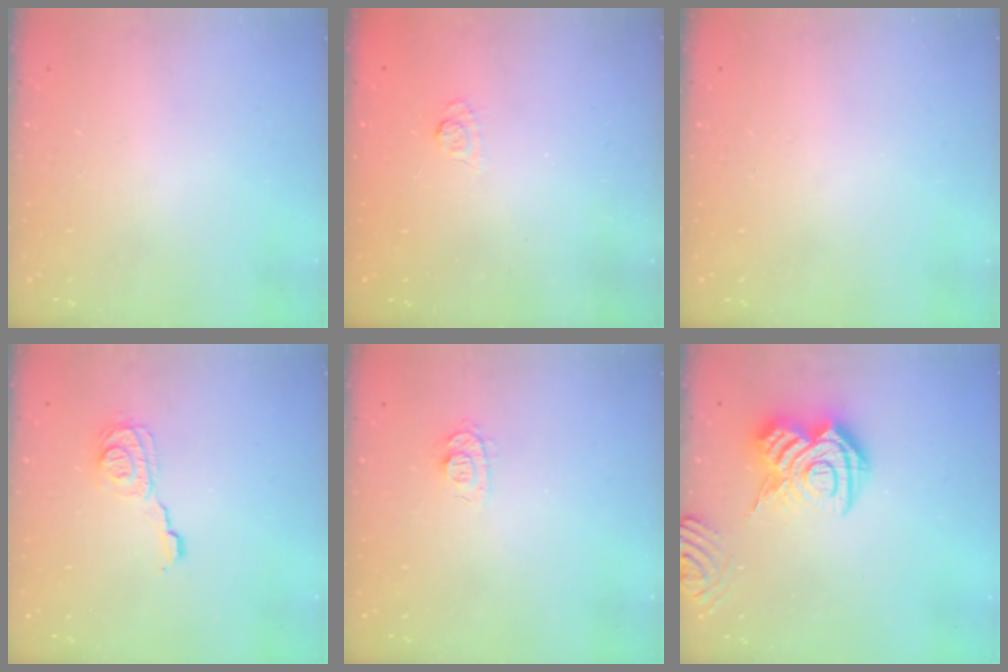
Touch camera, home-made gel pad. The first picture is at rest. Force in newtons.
{"total": 3.9, "press": 3.6, "slide": 1.5}
{"total": 0.0}
{"total": 10.3, "press": 10.2, "slide": 1.3}
{"total": 8.6, "press": 8.5, "slide": 0.9}
{"total": 14.7, "press": 14.6, "slide": 1.4}